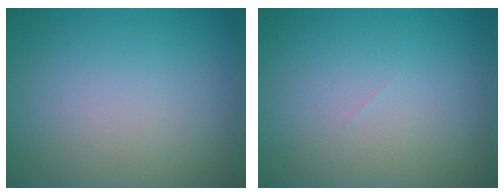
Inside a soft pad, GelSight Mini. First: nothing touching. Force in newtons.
{"total": 0.0}